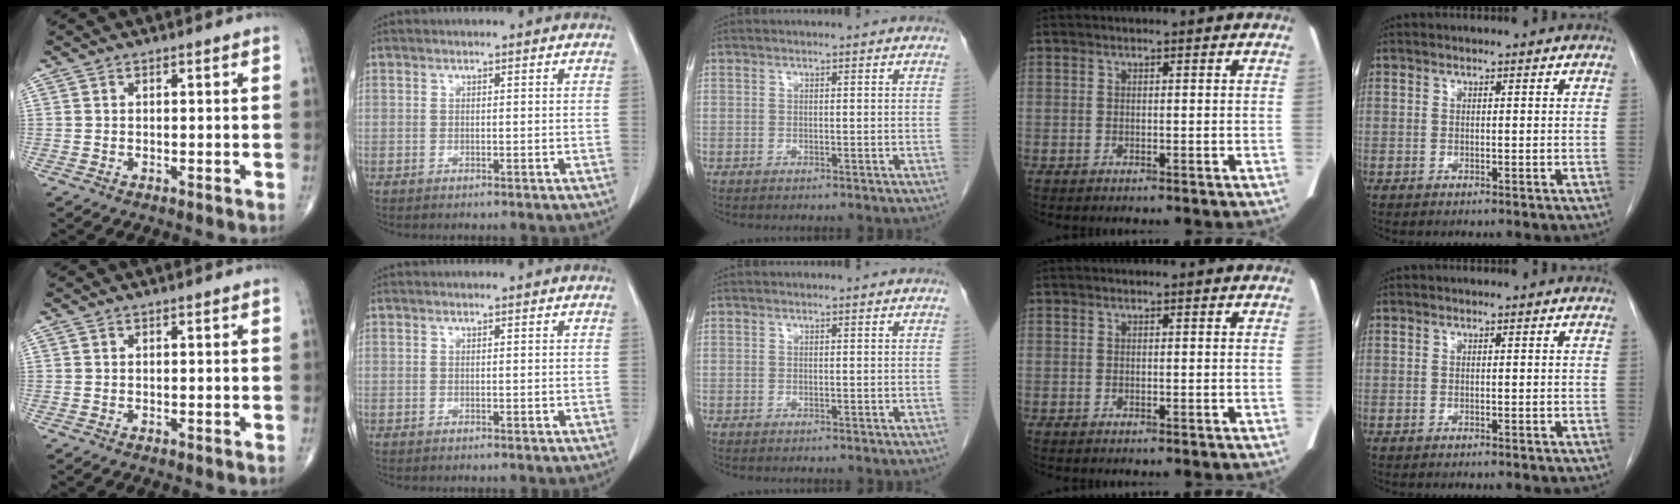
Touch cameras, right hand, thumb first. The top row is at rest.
{}